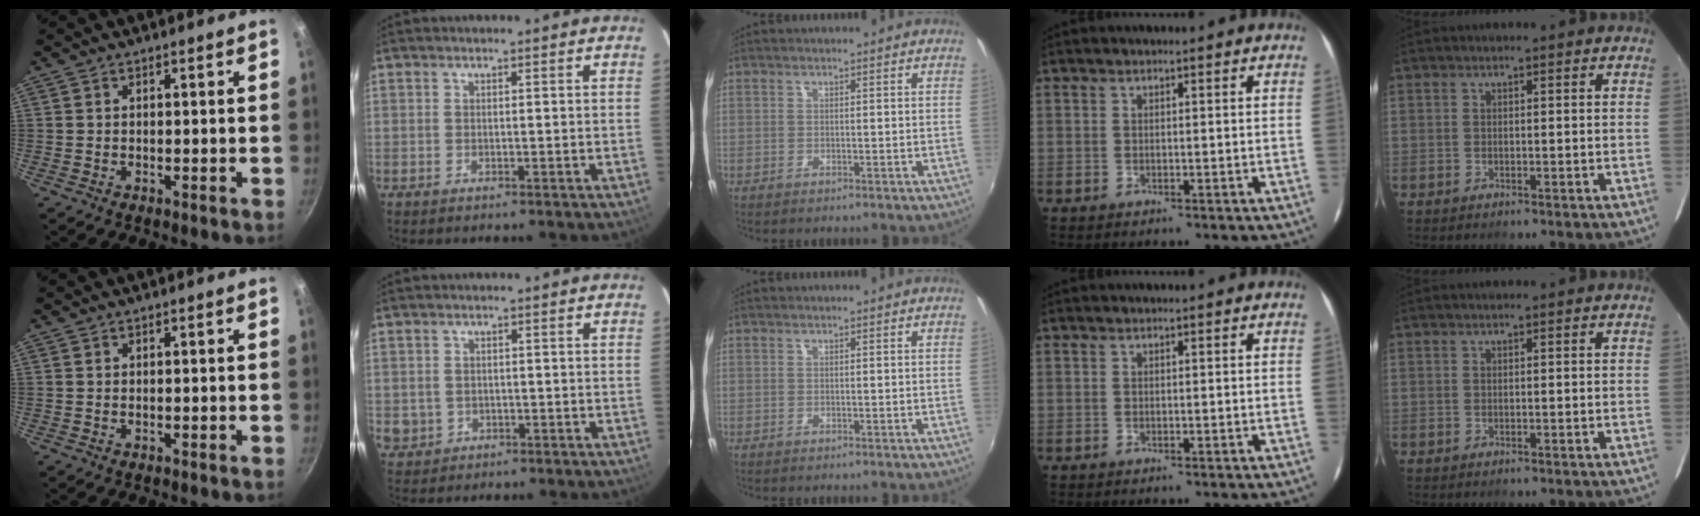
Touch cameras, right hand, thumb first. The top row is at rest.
{"index": {"total": 3.4, "force": [-0.6, 3.3, 0.7], "torque": [-0.022, 0.001, 0.003]}}